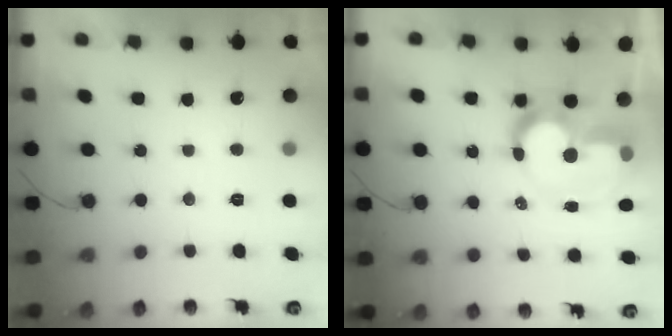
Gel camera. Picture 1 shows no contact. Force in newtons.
{"total": 12.9, "press": 12.9, "slide": 1.4}